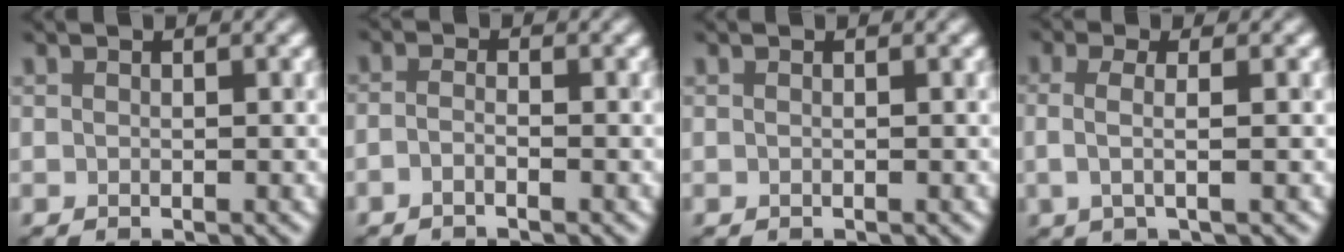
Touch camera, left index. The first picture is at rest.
{"total": 1.2, "force": [-0.8, 0.3, 0.8], "torque": [-0.017, 0.001, -0.018]}
{"total": 0.8, "force": [0.2, 0.5, 0.6], "torque": [0.001, -0.006, -0.008]}
{"total": 2.5, "force": [0.0, 0.9, 2.4], "torque": [-0.045, 0.001, -0.001]}